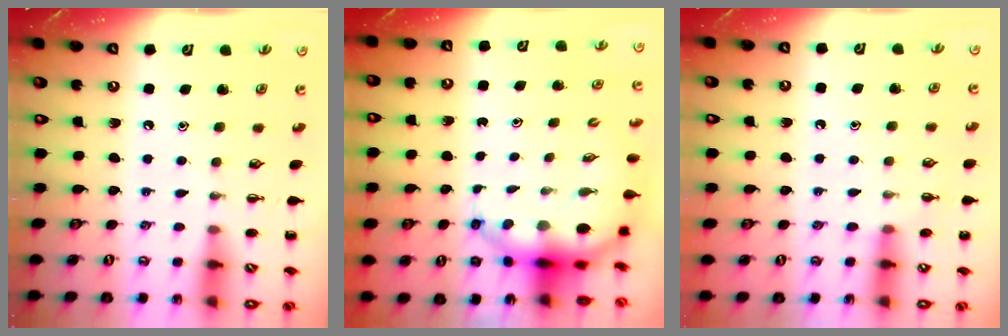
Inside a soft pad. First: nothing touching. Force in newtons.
{"total": 6.9, "press": 6.7, "slide": 1.7}
{"total": 6.1, "press": 5.9, "slide": 1.5}